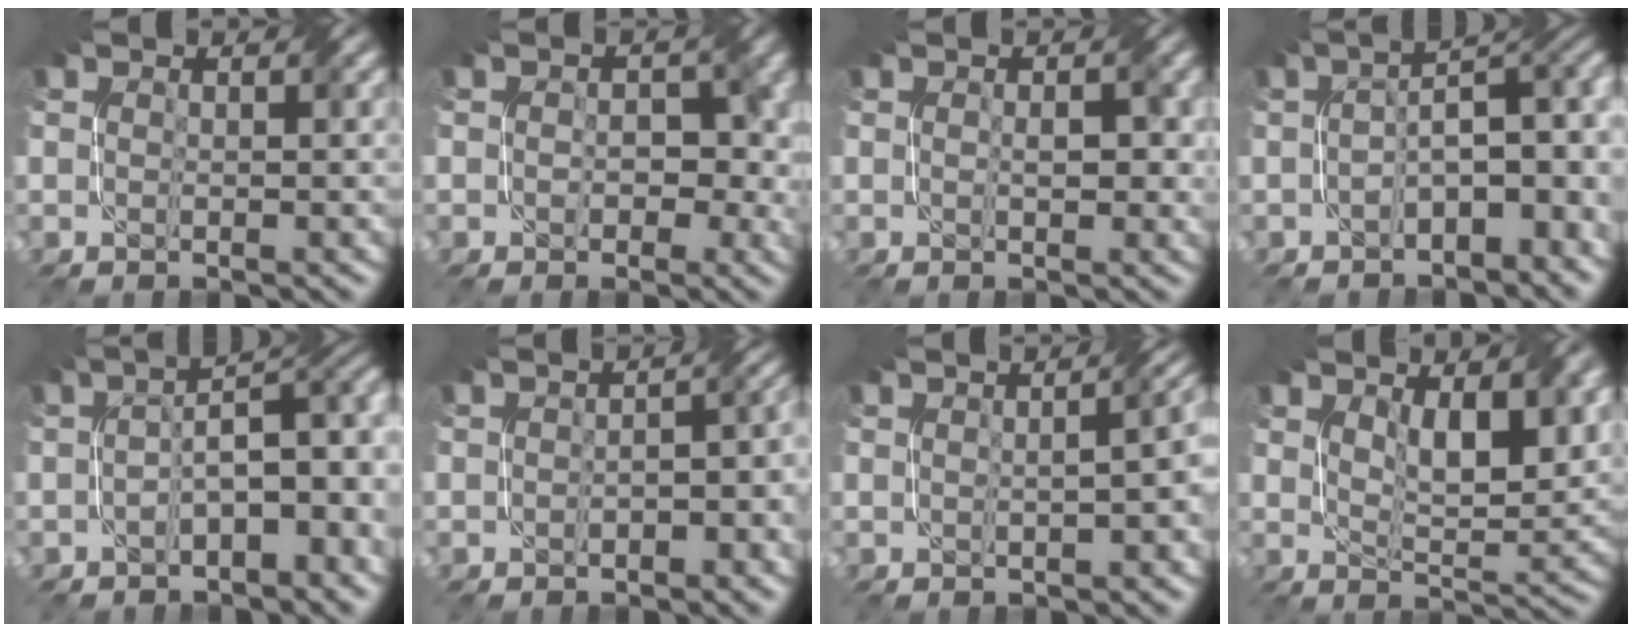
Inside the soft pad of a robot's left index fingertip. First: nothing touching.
{"total": 3.3, "force": [-0.1, 2.6, 2.0], "torque": [0.003, 0.005, 0.007]}
{"total": 2.1, "force": [0.2, 1.2, 1.7], "torque": [-0.023, 0.001, 0.011]}
{"total": 6.7, "force": [-0.9, 3.4, 5.6], "torque": [-0.068, 0.014, -0.012]}
{"total": 7.0, "force": [-0.8, 3.3, 6.1], "torque": [-0.079, 0.017, -0.009]}
{"total": 4.2, "force": [-1.6, 2.2, 3.2], "torque": [-0.022, 0.004, -0.015]}
{"total": 5.6, "force": [0.0, 2.8, 4.9], "torque": [-0.020, 0.010, 0.005]}
{"total": 5.6, "force": [2.6, 2.2, 4.5], "torque": [-0.074, -0.004, 0.058]}